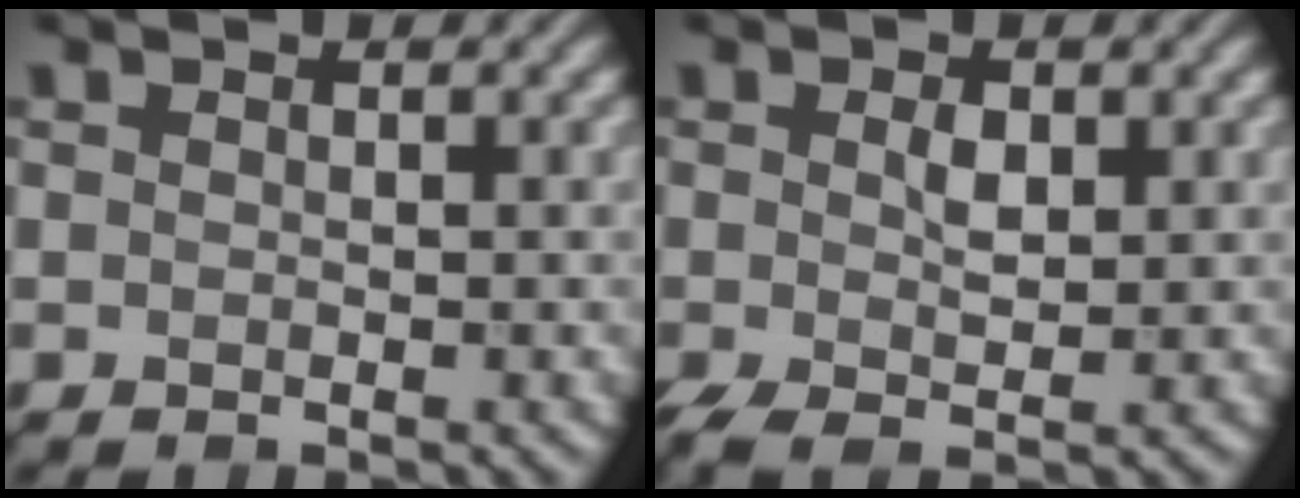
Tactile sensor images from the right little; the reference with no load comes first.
{"total": 3.1, "force": [0.0, 1.5, 2.7], "torque": [-0.060, -0.004, 0.002]}